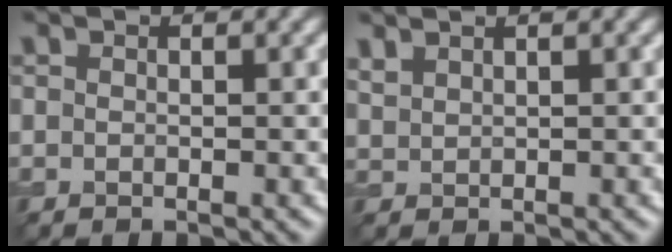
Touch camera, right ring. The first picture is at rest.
{"total": 1.3, "force": [1.2, 0.2, 0.2], "torque": [-0.011, 0.004, 0.031]}